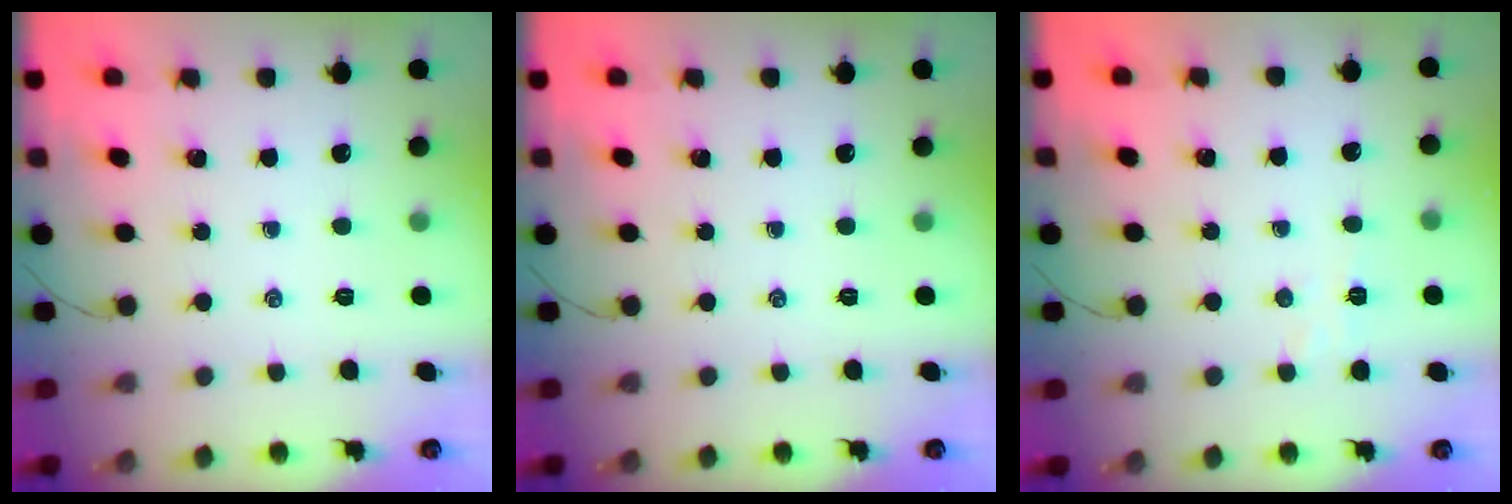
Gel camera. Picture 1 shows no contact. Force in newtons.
{"total": 0.0}
{"total": 2.9, "press": 2.9, "slide": 0.7}